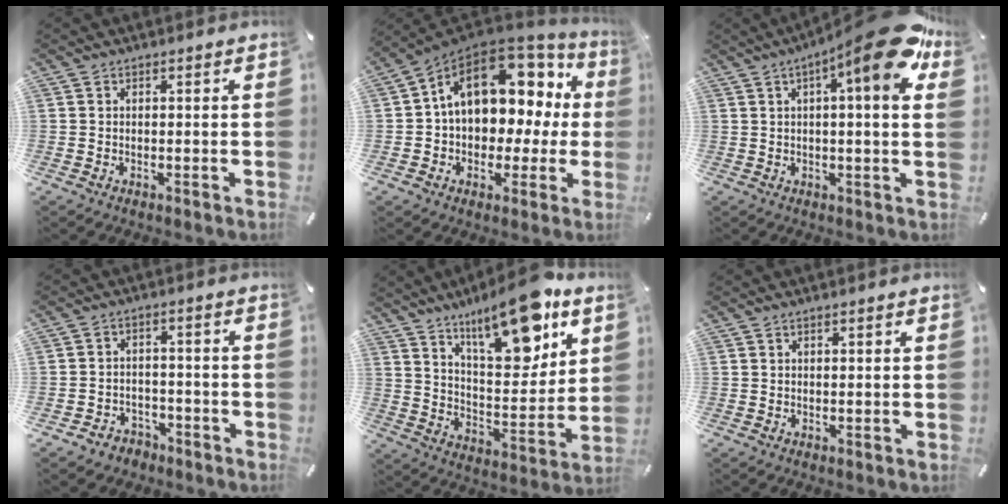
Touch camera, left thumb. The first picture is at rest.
{"total": 15.5, "force": [4.4, 11.0, 10.1], "torque": [-0.148, -0.015, 0.080]}
{"total": 14.9, "force": [6.4, 2.3, 13.2], "torque": [-0.180, -0.042, 0.090]}
{"total": 3.8, "force": [-2.4, 2.9, 0.3], "torque": [-0.005, 0.010, -0.048]}
{"total": 18.4, "force": [12.7, 6.9, 11.3], "torque": [-0.164, -0.080, 0.211]}
{"total": 0.7, "force": [0.4, 0.0, 0.7], "torque": [-0.012, -0.001, 0.006]}